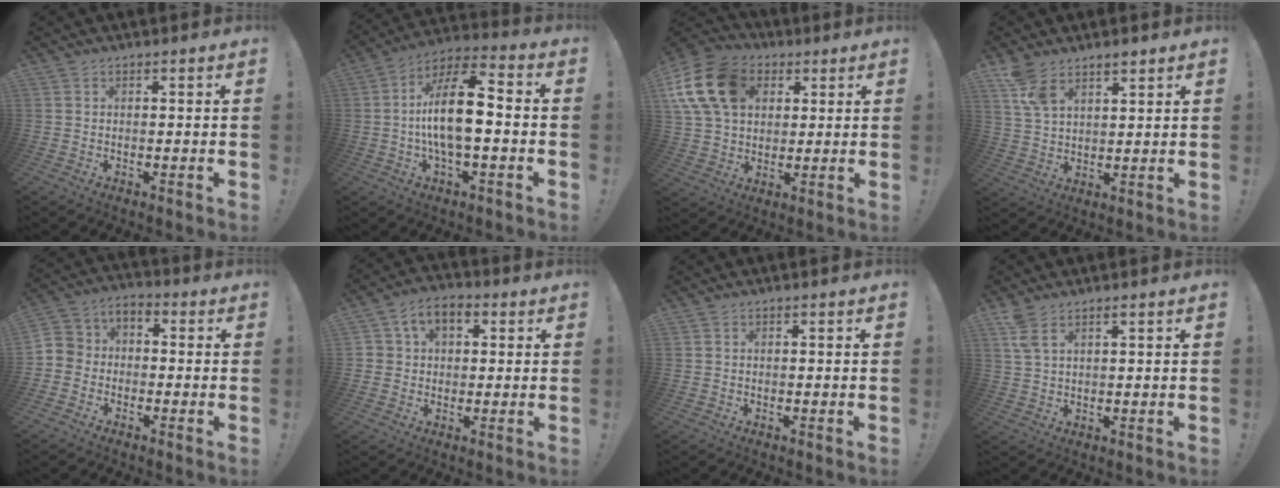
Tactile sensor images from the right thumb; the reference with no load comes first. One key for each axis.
{"total": 15.5, "fx": -1.4, "fy": 6.1, "fz": 14.2, "tx": -0.259, "ty": 0.005, "tz": -0.030}
{"total": 17.9, "fx": 6.1, "fy": 13.3, "fz": 10.3, "tx": -0.191, "ty": -0.012, "tz": 0.120}
{"total": 7.5, "fx": 5.5, "fy": 3.3, "fz": 4.0, "tx": -0.066, "ty": -0.026, "tz": 0.103}
{"total": 6.1, "fx": -4.2, "fy": 4.2, "fz": 1.5, "tx": -0.034, "ty": 0.031, "tz": -0.079}
{"total": 7.1, "fx": 2.2, "fy": 5.2, "fz": 4.4, "tx": -0.077, "ty": 0.004, "tz": 0.042}
{"total": 0.0}
{"total": 5.1, "fx": 3.1, "fy": 1.4, "fz": 3.8, "tx": -0.067, "ty": -0.012, "tz": 0.058}